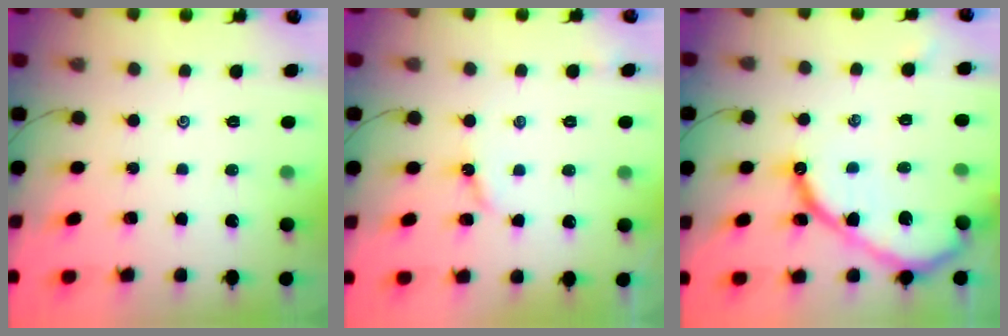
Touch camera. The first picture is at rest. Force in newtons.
{"total": 3.4, "press": 3.4, "slide": 0.0}
{"total": 14.6, "press": 14.6, "slide": 1.4}